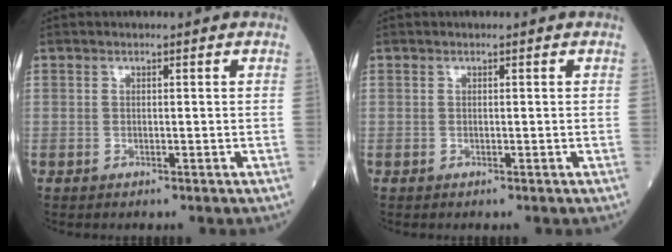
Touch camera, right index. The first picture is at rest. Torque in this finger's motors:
{"motor_torque": [0.00, 0.00, 0.00, 0.00]}